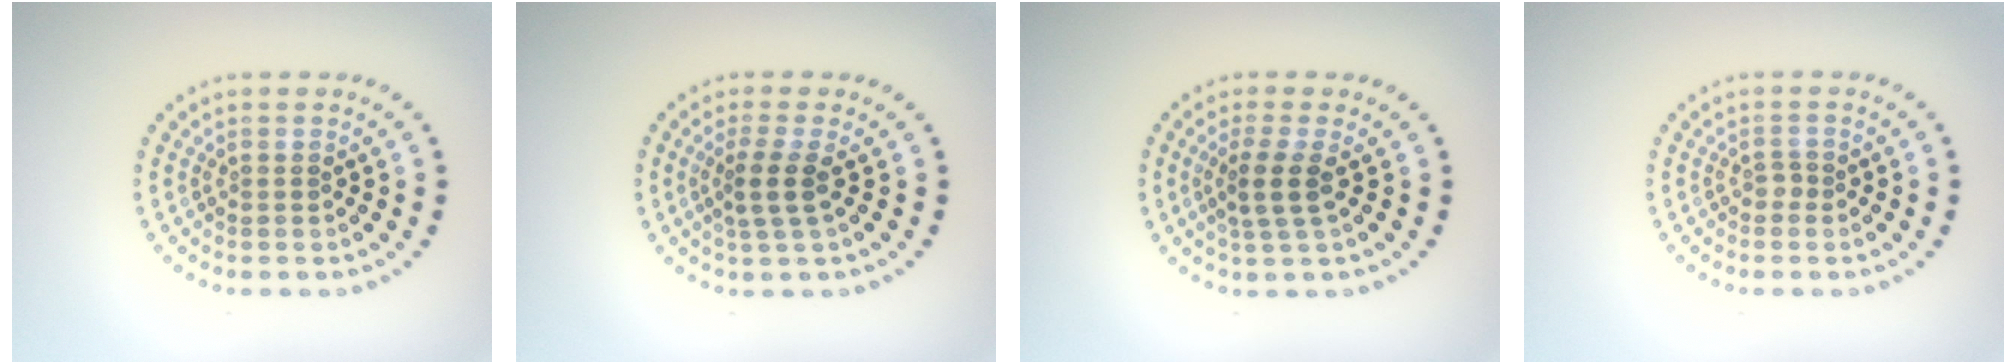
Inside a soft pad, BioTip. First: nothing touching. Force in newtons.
{"total": 2.4, "press": 1.9, "slide": 1.6}
{"total": 2.5, "press": 2.0, "slide": 1.4}
{"total": 0.9, "press": 0.6, "slide": 0.6}